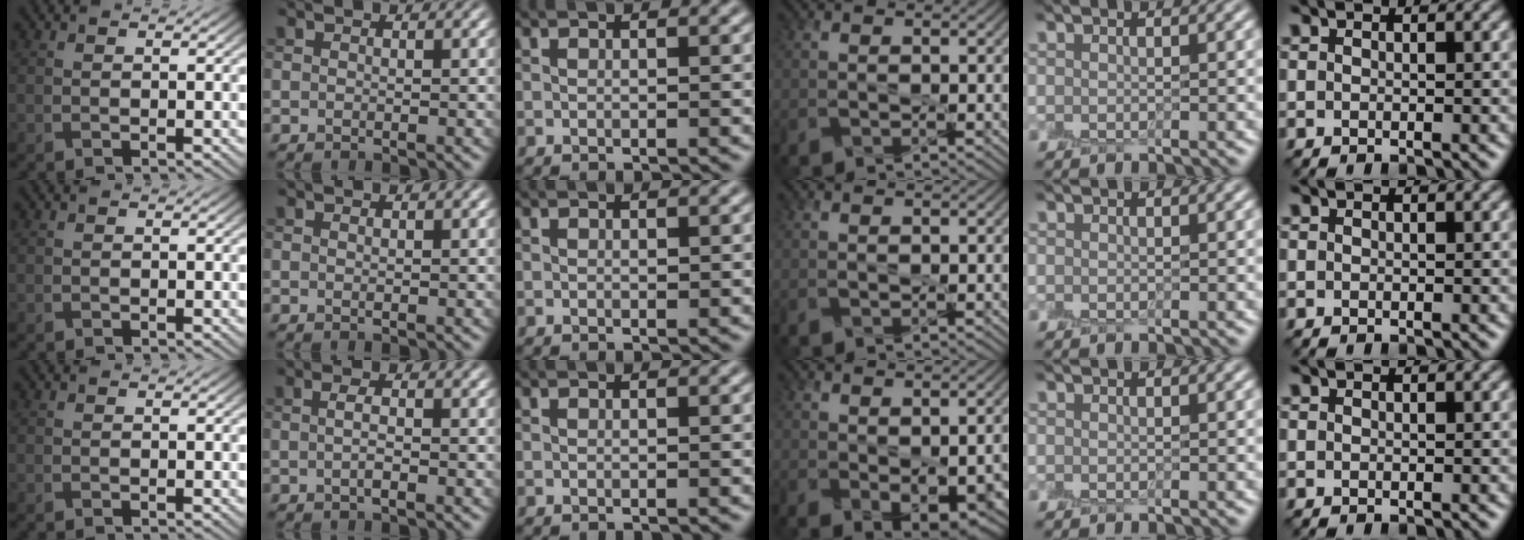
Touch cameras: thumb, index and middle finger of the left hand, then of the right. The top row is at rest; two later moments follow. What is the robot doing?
{"motion": "peel", "object": "small bumper sticker"}